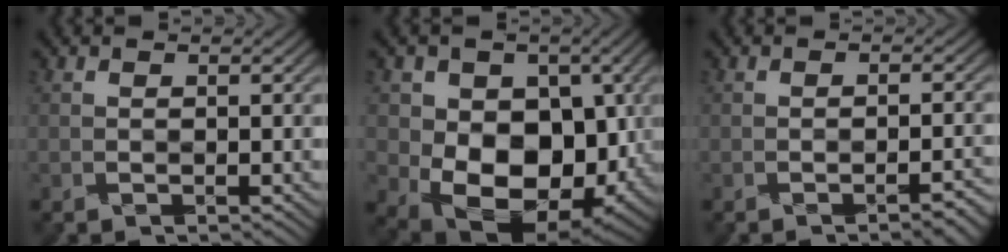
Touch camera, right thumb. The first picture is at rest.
{"total": 13.7, "force": [-1.5, 10.2, 8.9], "torque": [-0.131, -0.037, -0.019]}
{"total": 2.6, "force": [-1.3, 0.5, 2.2], "torque": [-0.029, 0.004, -0.024]}